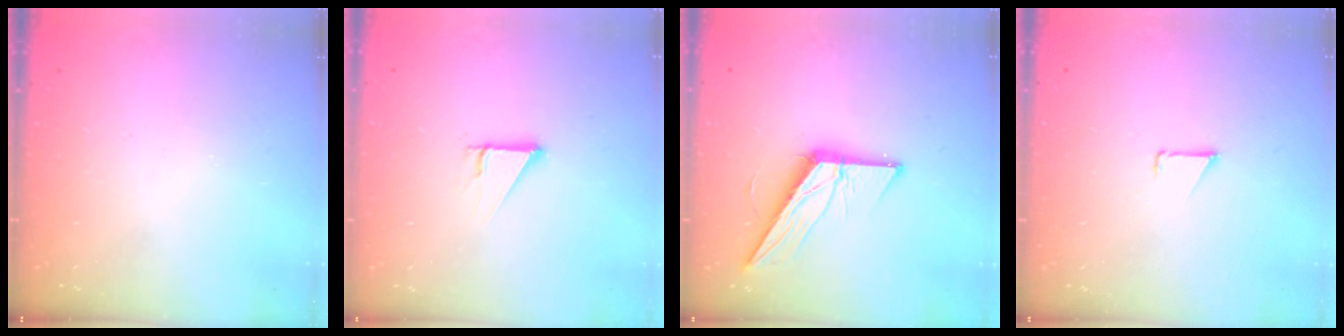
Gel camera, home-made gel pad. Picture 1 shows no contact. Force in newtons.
{"total": 2.5, "press": 2.5, "slide": 0.1}
{"total": 13.9, "press": 13.9, "slide": 0.5}
{"total": 0.9, "press": 0.9, "slide": 0.1}